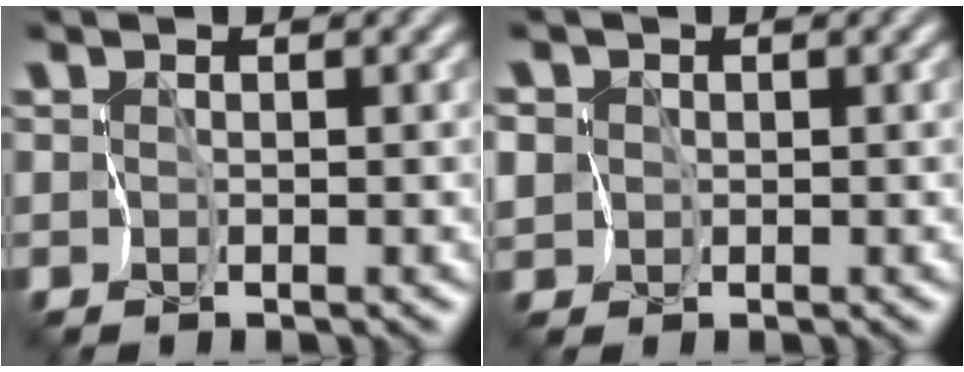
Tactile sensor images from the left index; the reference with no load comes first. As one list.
[{"total": 5.1, "force": [0.3, 4.8, 1.8], "torque": [-0.038, 0.019, -0.033]}]